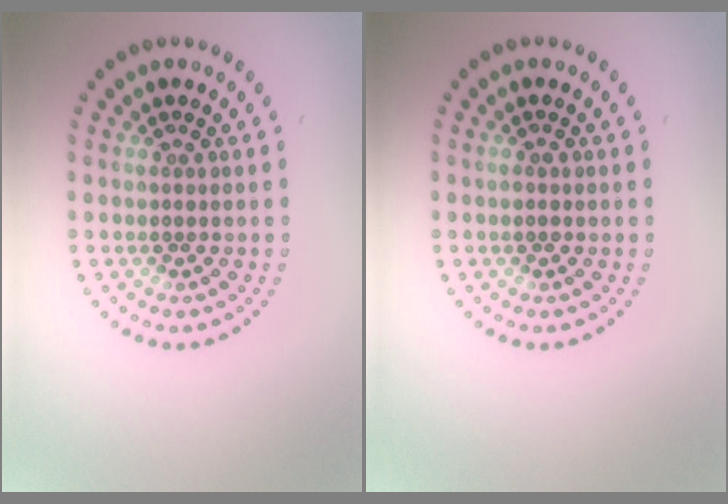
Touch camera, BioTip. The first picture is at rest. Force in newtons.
{"total": 0.9, "press": 0.9, "slide": 0.1}